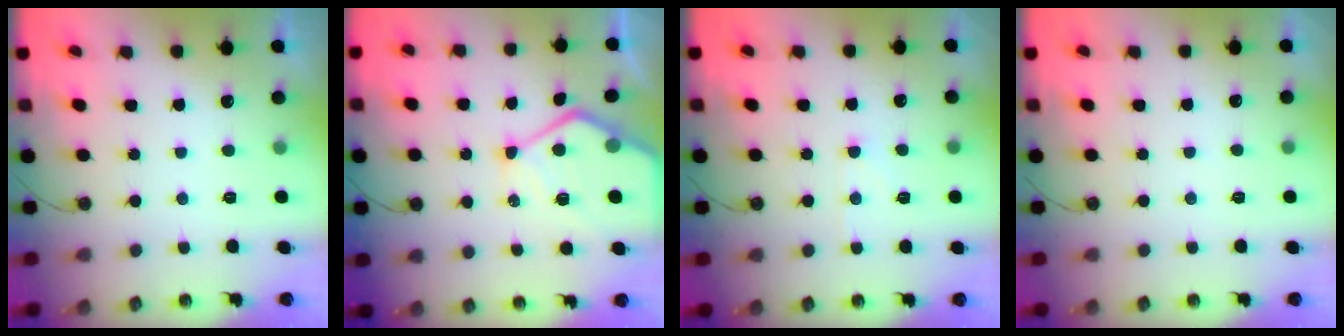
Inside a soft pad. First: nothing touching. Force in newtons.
{"total": 13.6, "press": 13.5, "slide": 1.2}
{"total": 5.4, "press": 5.3, "slide": 0.7}
{"total": 2.0, "press": 1.9, "slide": 0.5}